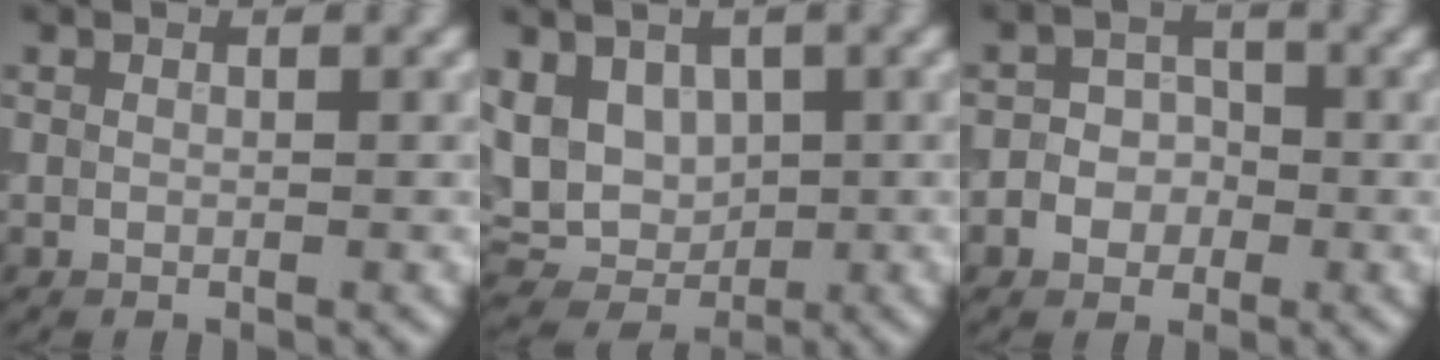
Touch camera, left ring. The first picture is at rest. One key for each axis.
{"total": 7.7, "fx": 1.8, "fy": 5.9, "fz": 4.6, "tx": -0.086, "ty": 0.013, "tz": 0.031}
{"total": 3.6, "fx": -1.5, "fy": 3.1, "fz": 1.1, "tx": 0.007, "ty": 0.008, "tz": -0.042}